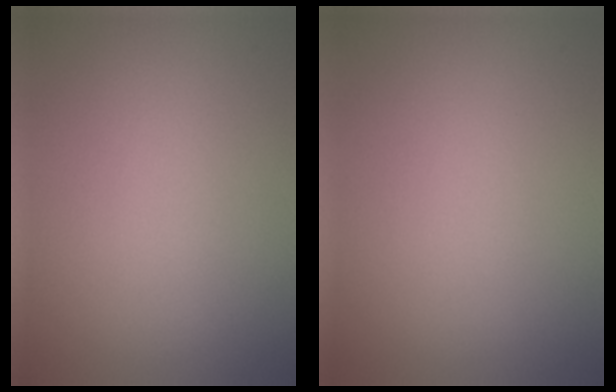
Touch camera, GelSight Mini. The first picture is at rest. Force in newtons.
{"total": 0.0}